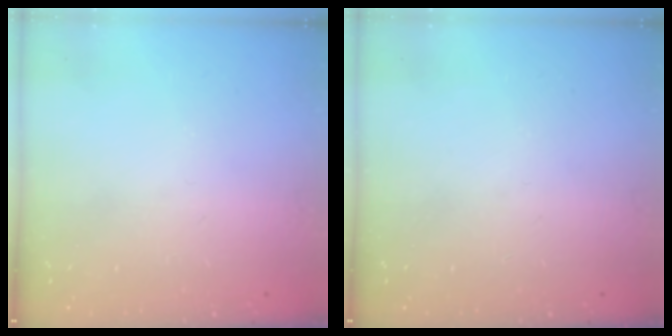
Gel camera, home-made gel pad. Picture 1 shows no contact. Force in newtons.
{"total": 0.0}